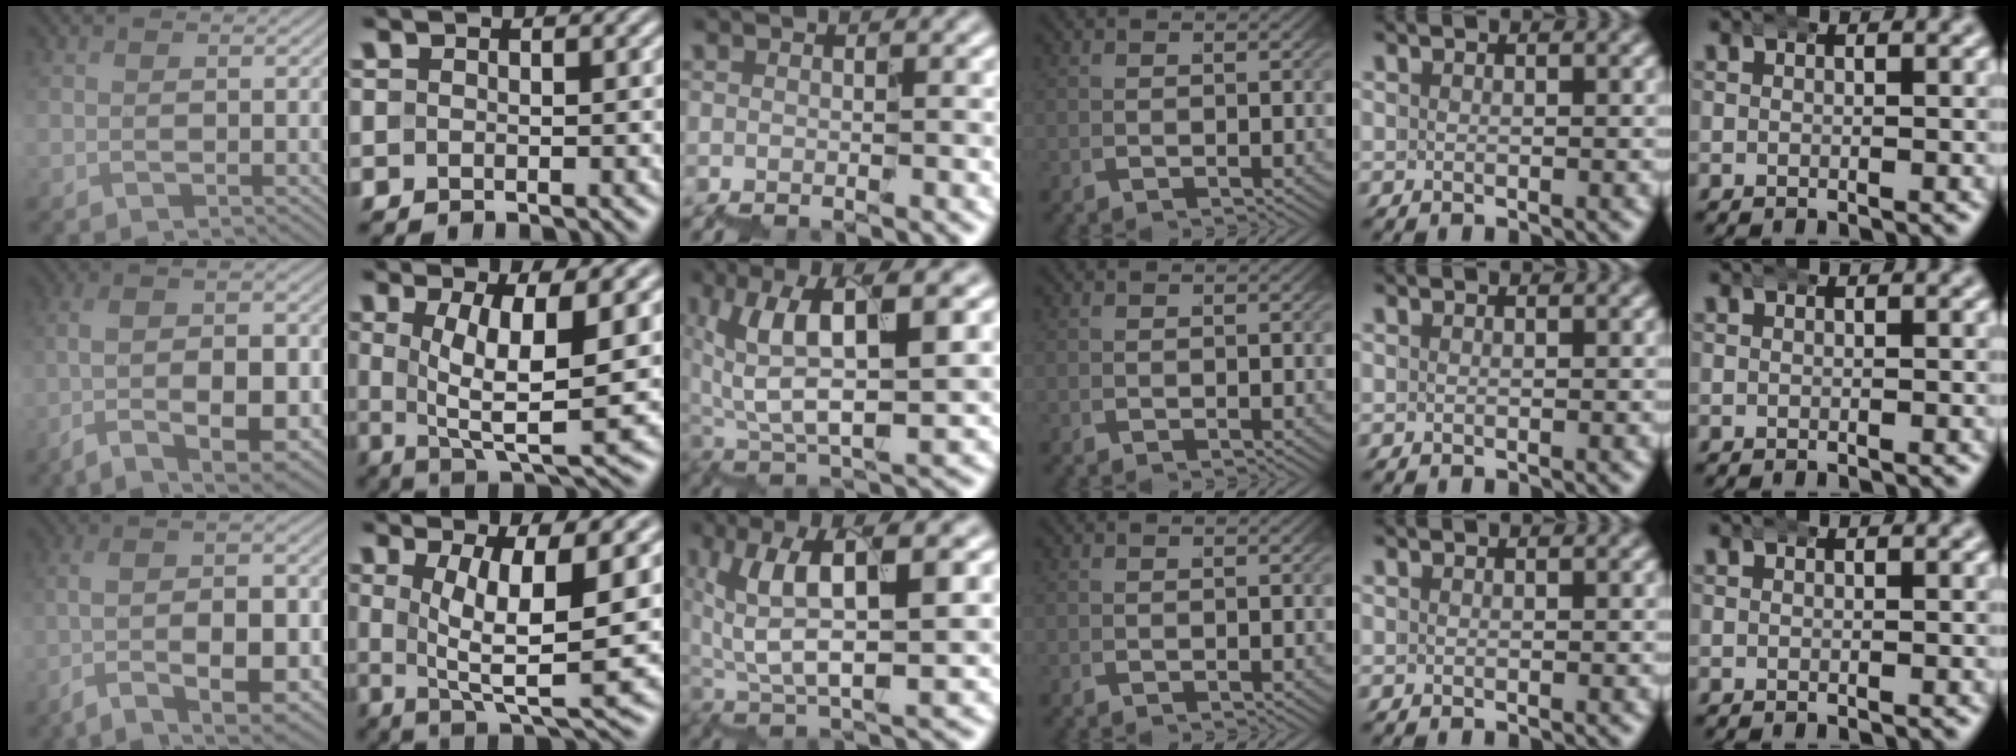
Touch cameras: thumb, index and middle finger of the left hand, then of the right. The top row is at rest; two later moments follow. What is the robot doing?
{"motion": "wrap", "object": "bubble wrap"}